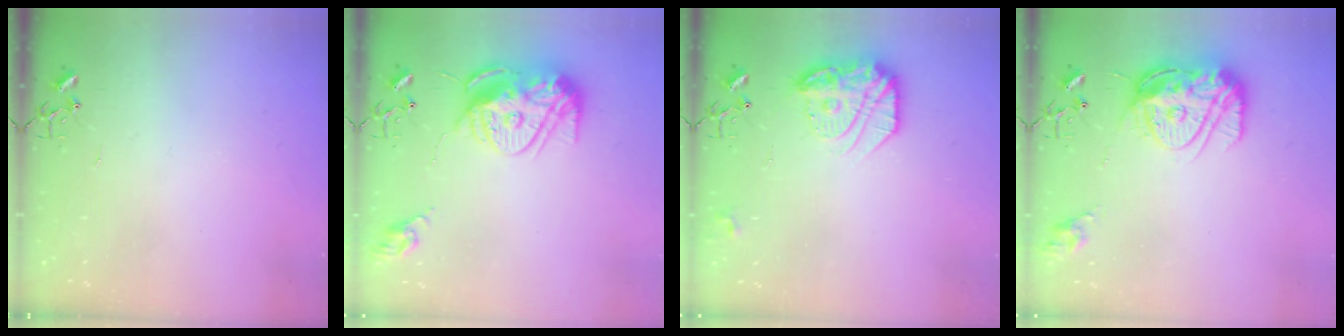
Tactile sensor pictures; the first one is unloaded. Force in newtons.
{"total": 14.9, "press": 14.8, "slide": 1.2}
{"total": 17.5, "press": 17.5, "slide": 1.4}
{"total": 15.2, "press": 15.1, "slide": 1.5}